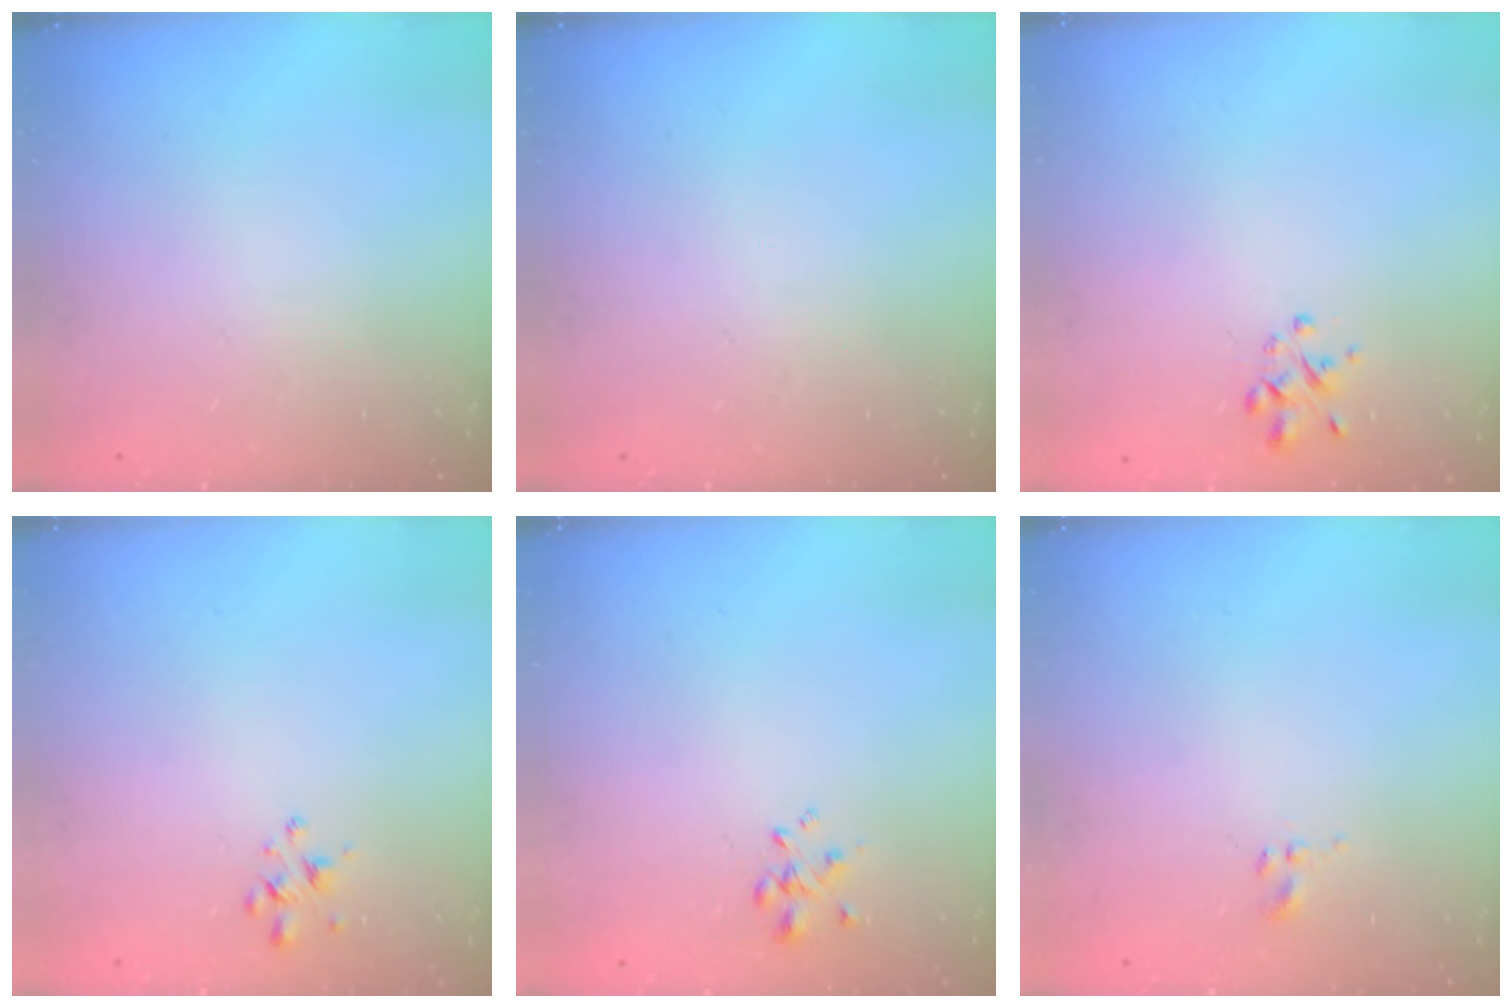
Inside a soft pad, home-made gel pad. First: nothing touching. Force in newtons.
{"total": 0.0}
{"total": 1.8, "press": 1.8, "slide": 0.5}
{"total": 2.0, "press": 2.0, "slide": 0.4}
{"total": 0.6, "press": 0.5, "slide": 0.3}
{"total": 1.0, "press": 0.8, "slide": 0.6}